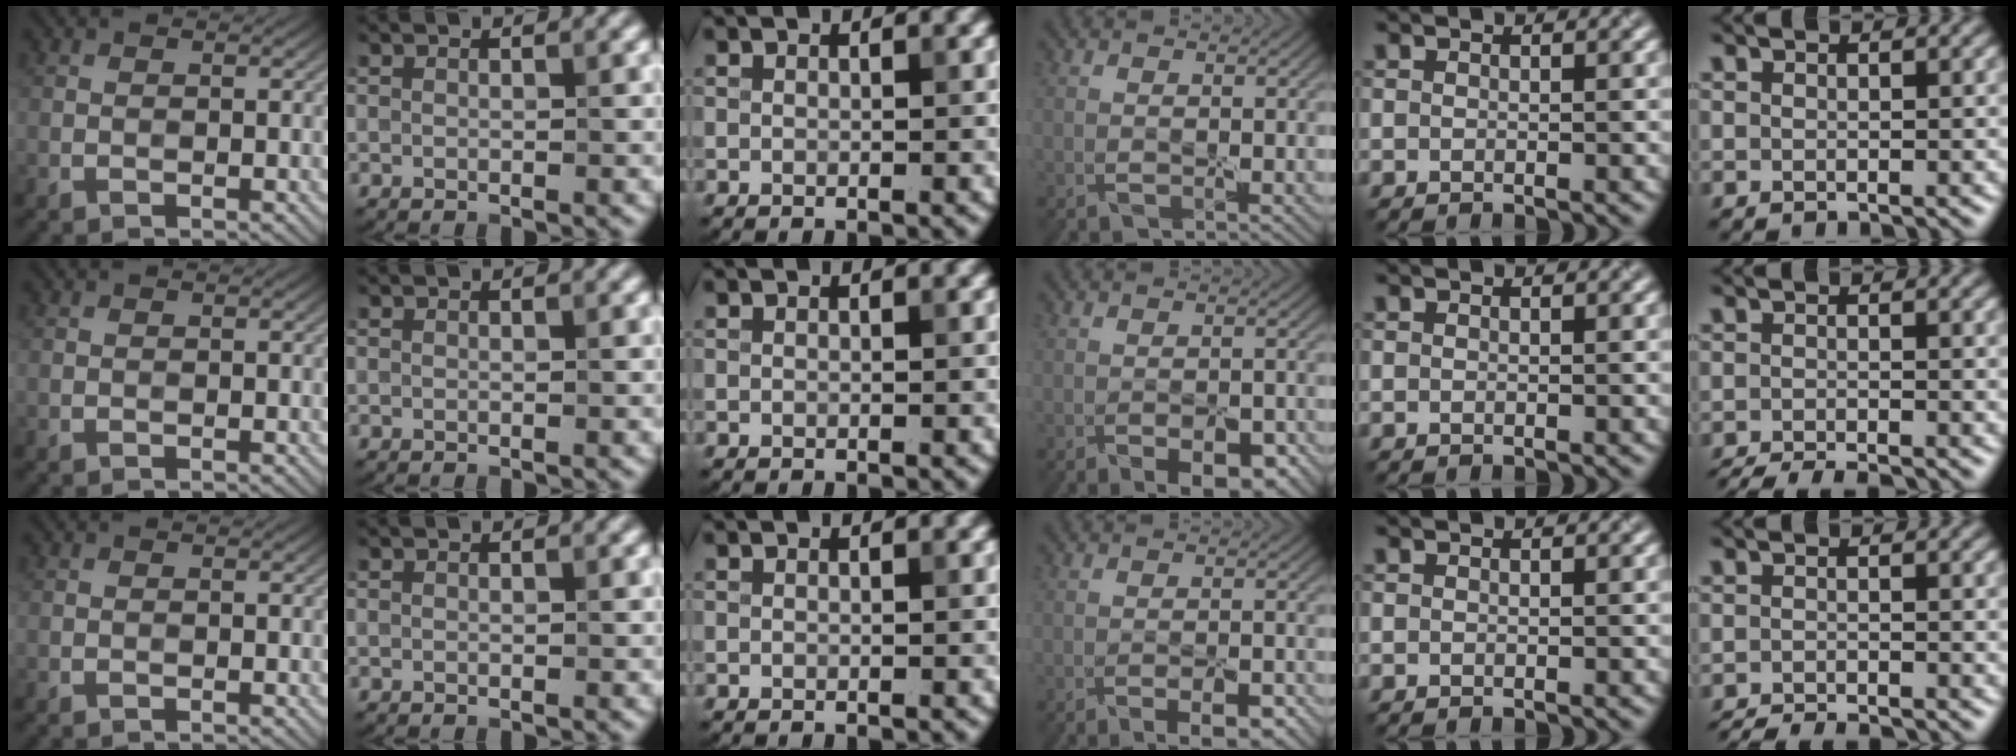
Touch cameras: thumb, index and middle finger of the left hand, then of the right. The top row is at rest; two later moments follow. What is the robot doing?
{"motion": "peel", "object": "small bumper sticker"}